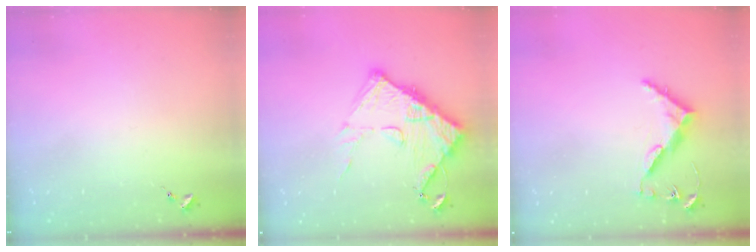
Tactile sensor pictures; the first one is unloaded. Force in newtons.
{"total": 14.5, "press": 14.5, "slide": 1.4}
{"total": 8.2, "press": 8.1, "slide": 0.6}